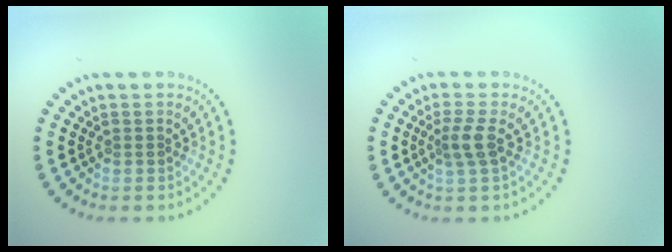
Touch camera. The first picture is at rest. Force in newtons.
{"total": 2.1, "press": 1.7, "slide": 1.3}